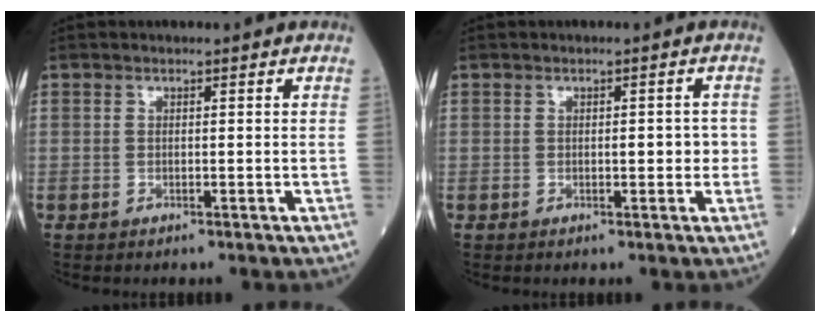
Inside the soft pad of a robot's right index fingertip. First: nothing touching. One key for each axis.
{"total": 2.8, "fx": -0.3, "fy": 1.3, "fz": 2.5, "tx": -0.028, "ty": 0.007, "tz": -0.005}